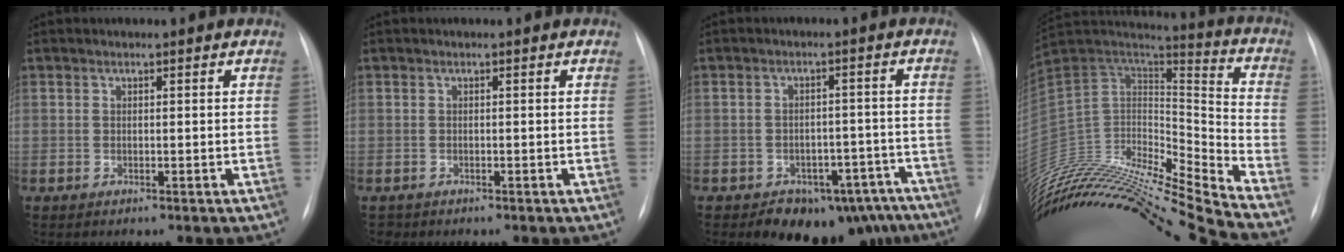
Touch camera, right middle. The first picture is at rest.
{"total": 0.6, "force": [-0.5, 0.4, -0.1], "torque": [-0.005, 0.001, -0.009]}
{"total": 12.1, "force": [-9.7, 6.4, 3.3], "torque": [-0.011, 0.030, -0.116]}
{"total": 30.8, "force": [-28.4, 0.5, 11.9], "torque": [-0.226, -0.017, -0.471]}